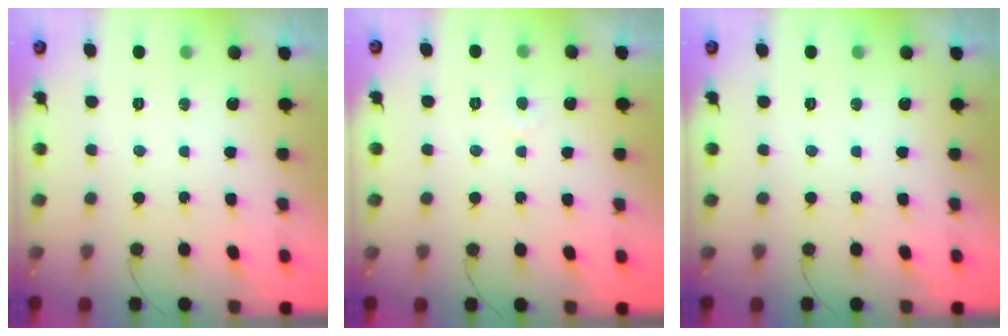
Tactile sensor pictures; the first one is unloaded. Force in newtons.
{"total": 2.6, "press": 2.6, "slide": 0.2}
{"total": 0.0}